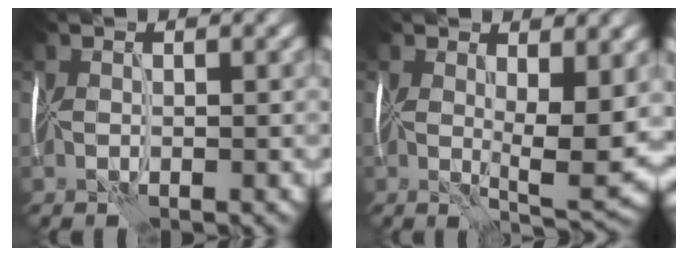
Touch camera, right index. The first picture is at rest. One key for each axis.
{"total": 6.0, "fx": 1.2, "fy": 2.2, "fz": 5.5, "tx": -0.089, "ty": -0.012, "tz": 0.023}